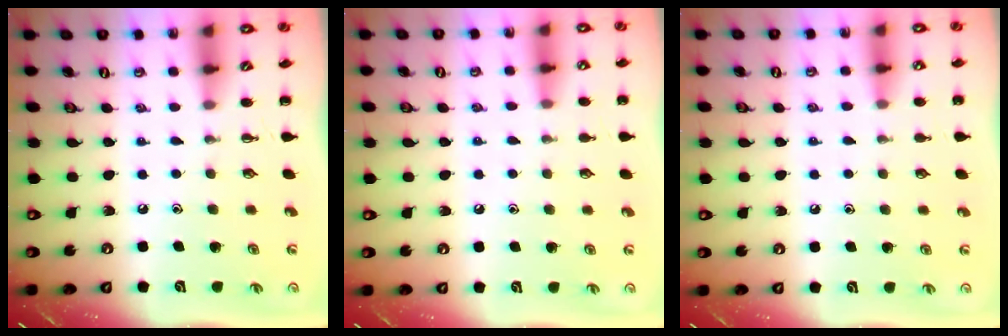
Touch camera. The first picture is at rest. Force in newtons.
{"total": 6.0, "press": 5.7, "slide": 1.9}
{"total": 6.6, "press": 6.3, "slide": 1.9}